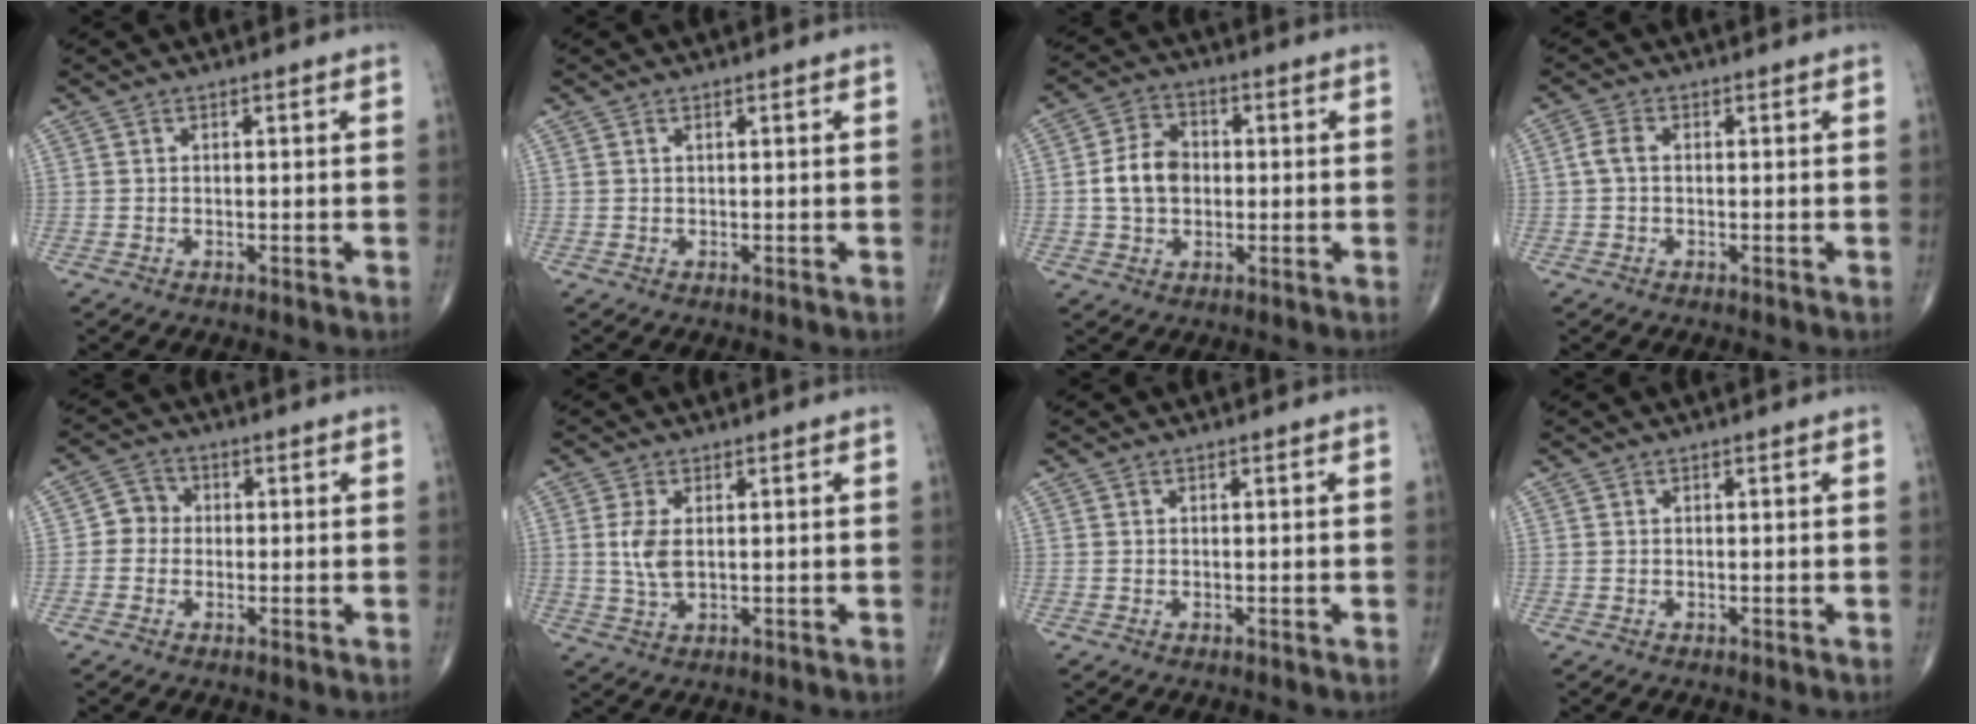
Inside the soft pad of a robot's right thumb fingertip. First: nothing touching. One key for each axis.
{"total": 0.0}
{"total": 8.0, "fx": -0.2, "fy": 6.0, "fz": 5.3, "tx": -0.081, "ty": 0.014, "tz": -0.007}
{"total": 2.4, "fx": 0.0, "fy": 1.5, "fz": 1.9, "tx": -0.041, "ty": 0.005, "tz": -0.004}
{"total": 3.9, "fx": -0.4, "fy": 3.6, "fz": 1.4, "tx": -0.001, "ty": 0.010, "tz": -0.018}
{"total": 4.6, "fx": 0.7, "fy": 2.3, "fz": 4.0, "tx": -0.090, "ty": -0.006, "tz": 0.017}
{"total": 0.0}
{"total": 0.0}